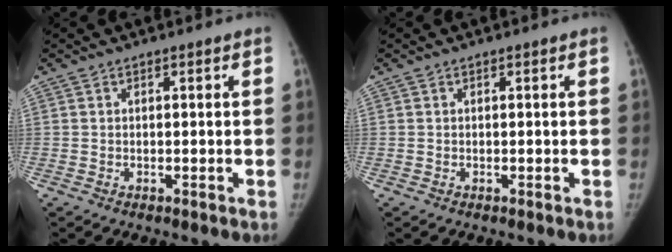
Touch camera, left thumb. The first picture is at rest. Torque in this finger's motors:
{"motor_torque": [0.25, -0.07, 0.21, 0.12, 0.08]}